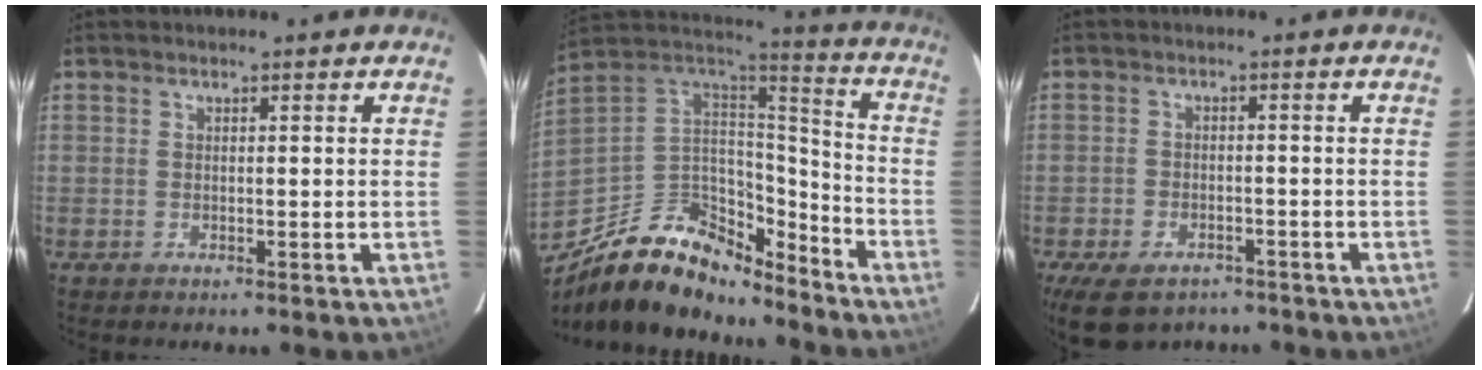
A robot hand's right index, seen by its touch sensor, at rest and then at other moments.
{"total": 22.0, "force": [-15.7, 10.6, 11.2], "torque": [-0.236, 0.015, -0.255]}
{"total": 10.7, "force": [-7.3, 6.0, 5.0], "torque": [-0.120, -0.014, -0.111]}